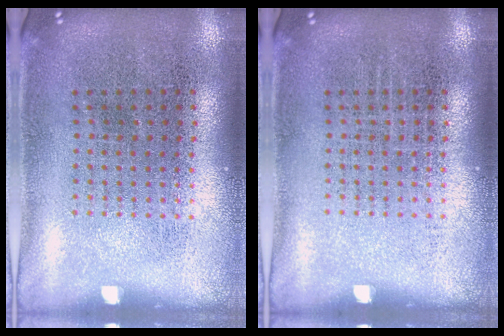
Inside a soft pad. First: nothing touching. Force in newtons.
{"total": 0.0}